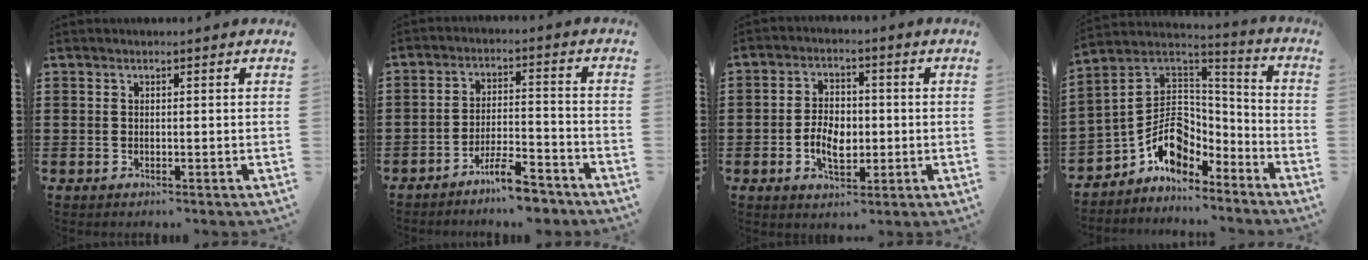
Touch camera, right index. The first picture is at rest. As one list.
[{"total": 6.7, "force": [-5.7, 1.0, 3.3], "torque": [-0.059, 0.007, -0.107]}, {"total": 5.8, "force": [-1.2, 3.6, 4.4], "torque": [-0.088, 0.001, -0.026]}, {"total": 9.3, "force": [-4.2, 6.7, 4.9], "torque": [-0.126, -0.003, -0.082]}]